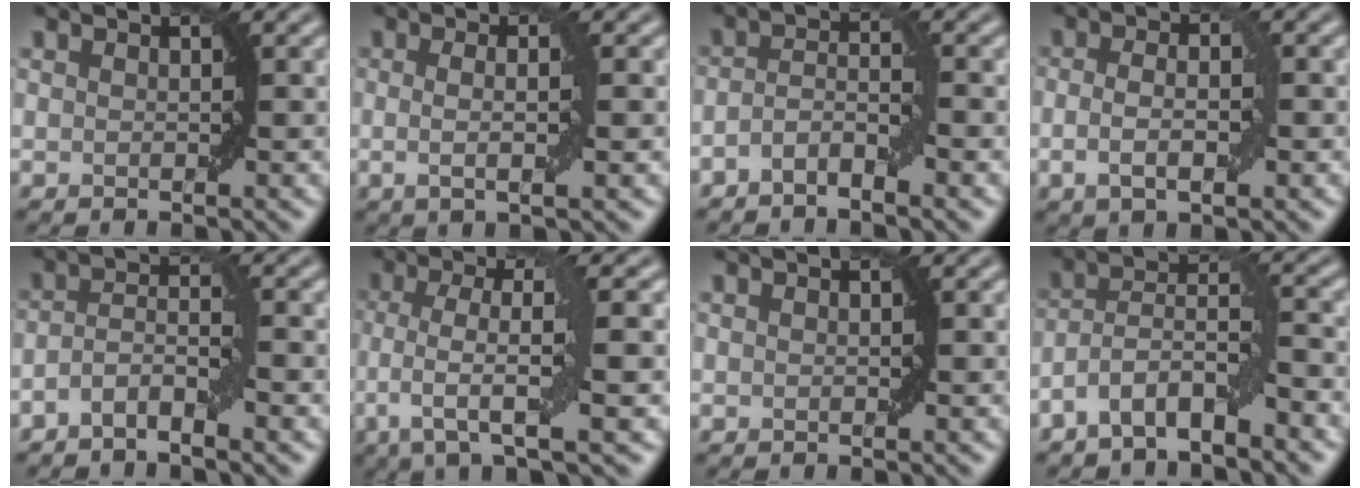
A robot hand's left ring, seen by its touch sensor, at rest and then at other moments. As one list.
[{"total": 2.8, "force": [-0.1, 0.5, 2.8], "torque": [-0.052, -0.004, -0.002]}, {"total": 2.5, "force": [-1.5, 0.7, 1.8], "torque": [-0.037, 0.009, -0.035]}, {"total": 3.4, "force": [-0.6, 1.4, 3.1], "torque": [-0.058, -0.001, -0.013]}, {"total": 2.9, "force": [-1.8, 0.8, 2.2], "torque": [-0.042, 0.010, -0.041]}, {"total": 5.8, "force": [-0.7, 1.0, 5.7], "torque": [-0.105, 0.007, -0.015]}, {"total": 0.0}, {"total": 5.4, "force": [-3.3, 1.8, 3.8], "torque": [-0.069, 0.008, -0.069]}]